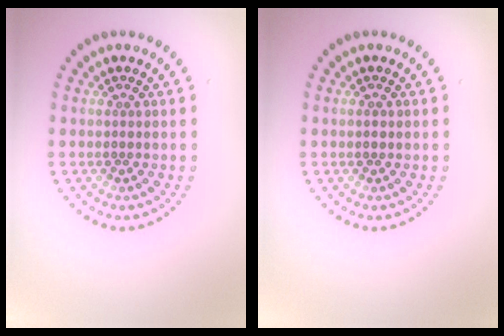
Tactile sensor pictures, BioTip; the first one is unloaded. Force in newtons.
{"total": 0.9, "press": 0.9, "slide": 0.0}